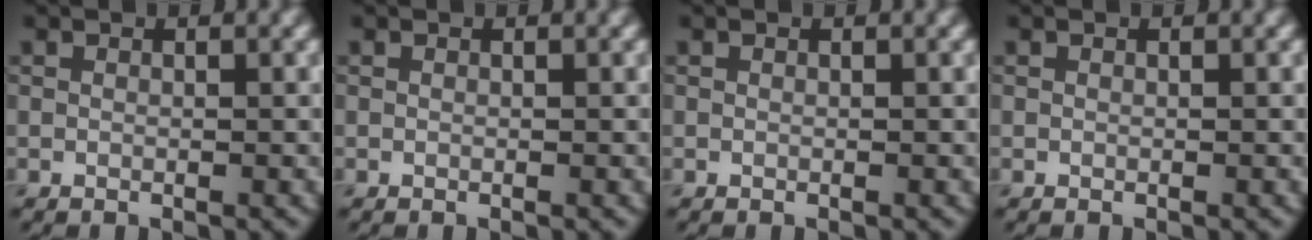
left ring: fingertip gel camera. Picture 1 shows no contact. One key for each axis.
{"total": 0.0}
{"total": 0.0}
{"total": 0.0}